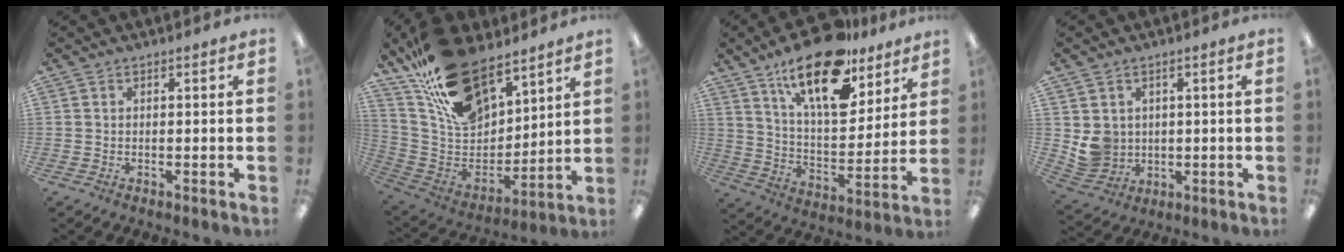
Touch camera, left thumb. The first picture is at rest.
{"total": 23.0, "force": [15.0, 12.3, 12.2], "torque": [-0.221, -0.081, 0.279]}
{"total": 20.9, "force": [14.0, 8.7, 12.8], "torque": [-0.214, -0.077, 0.240]}
{"total": 6.1, "force": [1.7, 5.7, 1.2], "torque": [-0.032, -0.003, 0.039]}